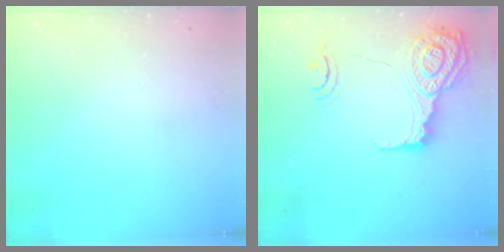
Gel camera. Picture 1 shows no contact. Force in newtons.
{"total": 16.0, "press": 15.9, "slide": 1.2}